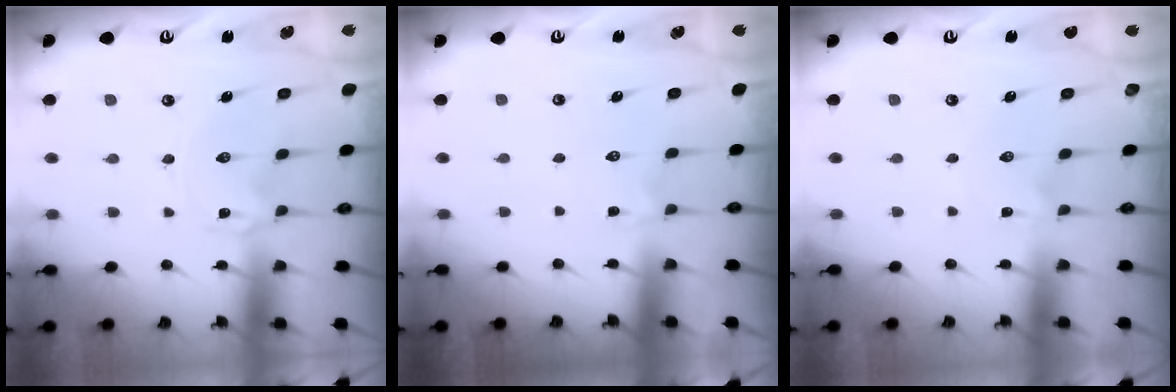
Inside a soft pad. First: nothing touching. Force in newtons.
{"total": 2.0, "press": 1.7, "slide": 1.0}
{"total": 0.6, "press": 0.6, "slide": 0.1}